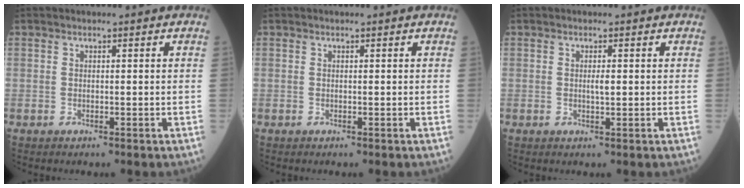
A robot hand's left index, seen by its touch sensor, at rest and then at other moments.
{"total": 0.0}
{"total": 1.2, "force": [0.2, 0.2, 1.2], "torque": [-0.023, -0.001, 0.003]}